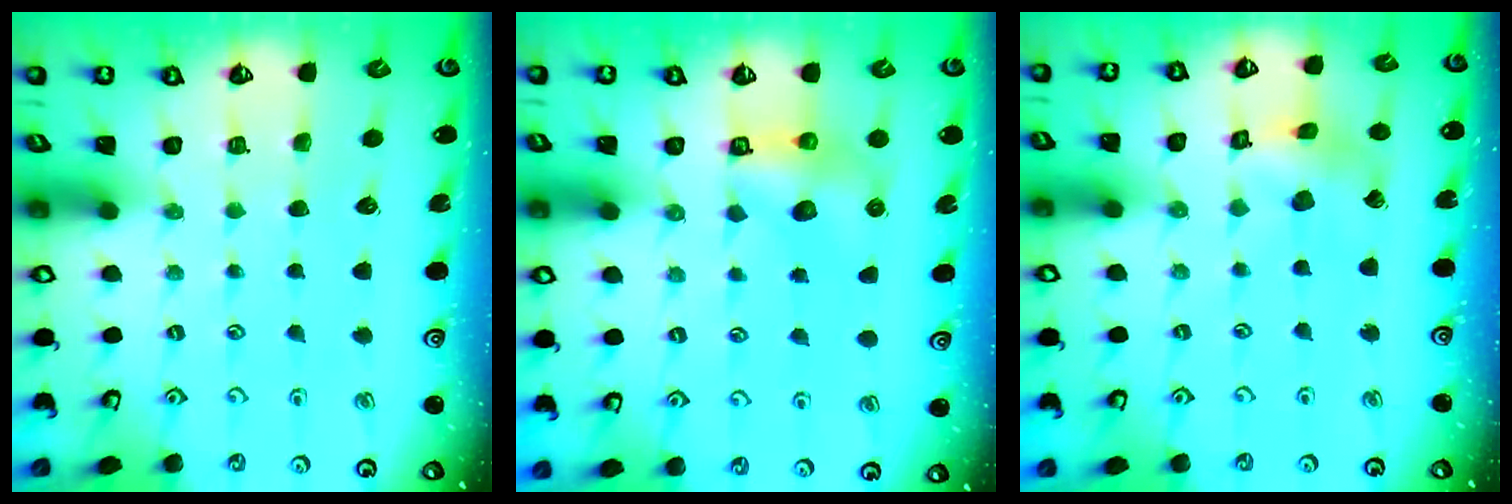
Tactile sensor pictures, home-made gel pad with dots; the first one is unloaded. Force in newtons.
{"total": 6.6, "press": 6.6, "slide": 0.2}
{"total": 7.0, "press": 7.0, "slide": 0.7}